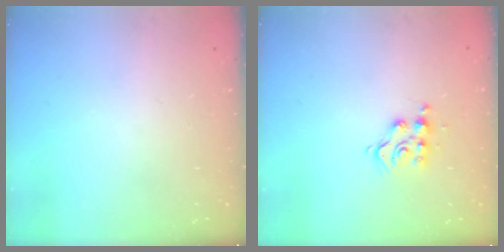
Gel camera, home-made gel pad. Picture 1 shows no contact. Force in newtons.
{"total": 7.4, "press": 7.4, "slide": 0.5}